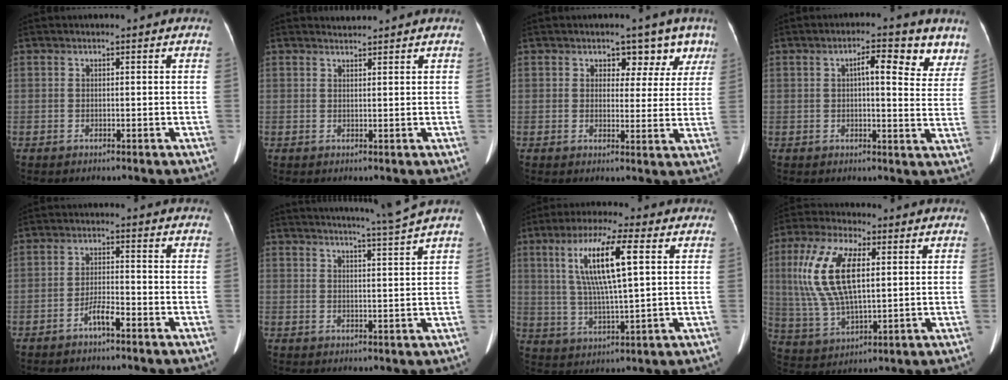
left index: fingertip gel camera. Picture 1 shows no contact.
{"total": 1.2, "force": [1.1, -0.3, -0.4], "torque": [-0.003, 0.003, 0.023]}
{"total": 5.5, "force": [3.7, 3.7, 1.8], "torque": [-0.001, 0.004, 0.039]}
{"total": 8.0, "force": [4.4, 2.5, 6.1], "torque": [-0.063, 0.012, 0.053]}
{"total": 3.3, "force": [-2.3, 0.4, 2.3], "torque": [-0.044, 0.002, -0.044]}
{"total": 8.2, "force": [7.2, -2.7, 2.7], "torque": [-0.041, -0.027, 0.101]}
{"total": 12.1, "force": [3.6, 1.5, 11.4], "torque": [-0.227, 0.011, 0.067]}
{"total": 13.8, "force": [3.2, 5.3, 12.4], "torque": [-0.277, 0.015, 0.065]}